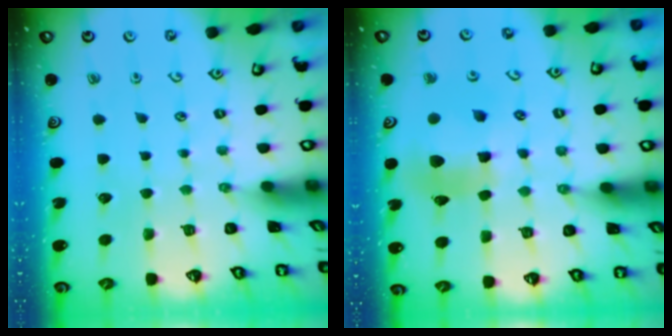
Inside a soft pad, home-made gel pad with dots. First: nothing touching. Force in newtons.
{"total": 11.1, "press": 11.0, "slide": 1.4}